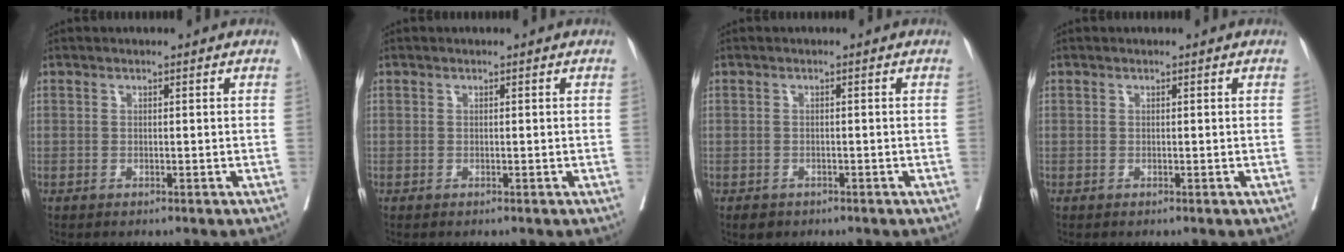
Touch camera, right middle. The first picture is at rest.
{"total": 0.0}
{"total": 1.9, "force": [-1.4, 1.3, 0.5], "torque": [-0.009, 0.000, -0.018]}
{"total": 0.0}